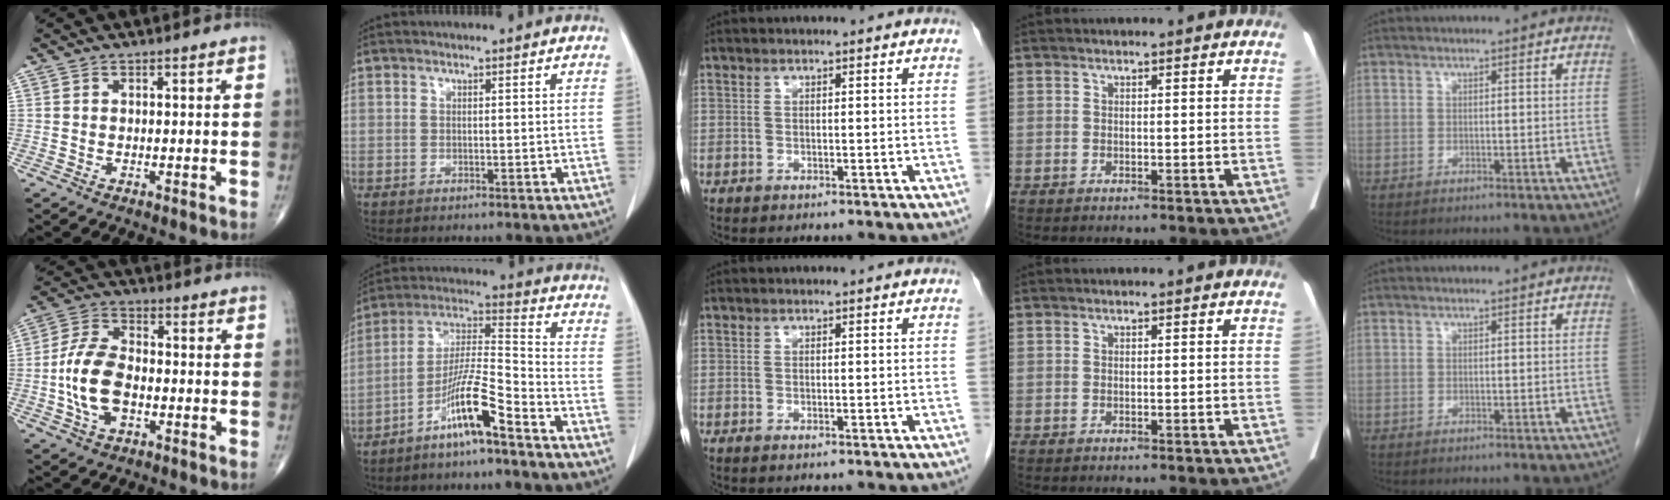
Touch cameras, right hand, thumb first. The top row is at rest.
{"thumb": {"total": 11.3, "force": [-2.2, 6.5, 9.0], "torque": [-0.175, 0.020, -0.047]}, "index": {"total": 10.6, "force": [-6.7, 0.5, 8.2], "torque": [-0.164, -0.003, -0.130]}}